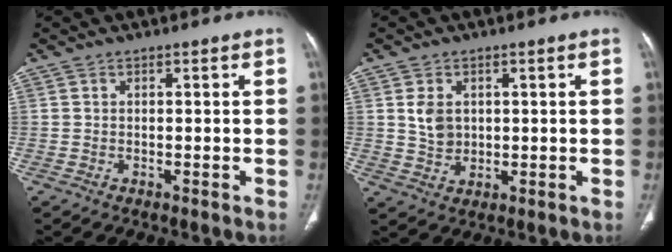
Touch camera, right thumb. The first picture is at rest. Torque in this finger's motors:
{"motor_torque": [0.06, 1.00, 0.13, 0.41, 0.01]}